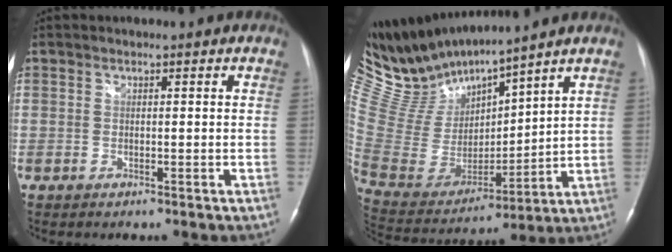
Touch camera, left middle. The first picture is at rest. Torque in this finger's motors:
{"motor_torque": [-0.28, -0.72, -0.09, -0.02]}